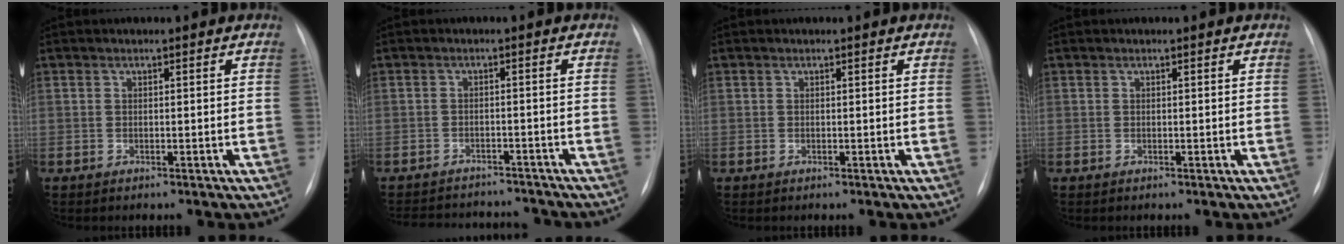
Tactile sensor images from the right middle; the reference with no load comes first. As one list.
[{"total": 12.8, "force": [-12.0, 3.3, 3.1], "torque": [-0.063, 0.011, -0.152]}, {"total": 0.0}, {"total": 0.0}]